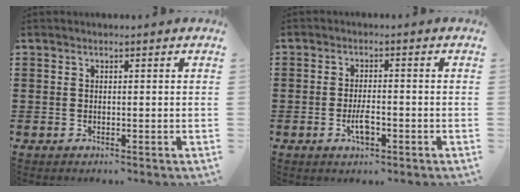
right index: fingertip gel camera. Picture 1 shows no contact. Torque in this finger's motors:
{"motor_torque": [2.14, 0.00, 0.29, 0.08]}